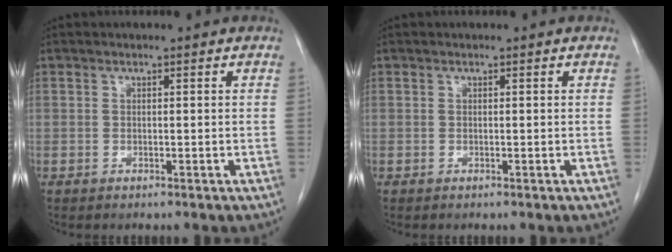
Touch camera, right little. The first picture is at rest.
{"total": 0.0}